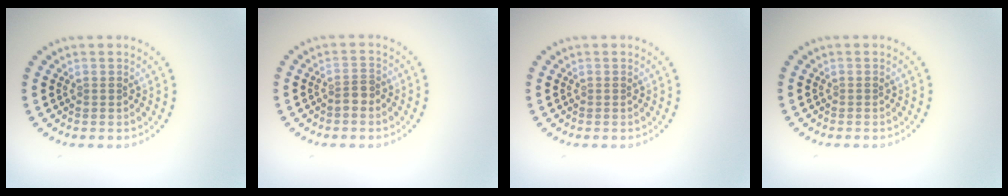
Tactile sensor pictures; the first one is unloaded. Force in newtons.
{"total": 1.7, "press": 1.4, "slide": 0.9}
{"total": 0.0}
{"total": 0.0}